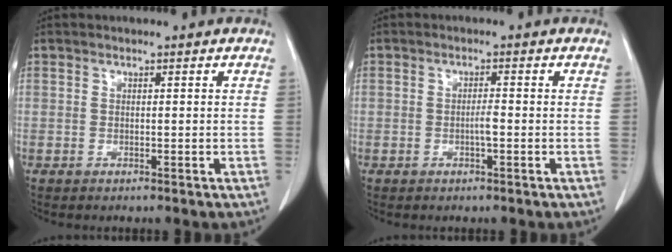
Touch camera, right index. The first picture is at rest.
{"total": 1.6, "force": [-0.5, 0.2, 1.5], "torque": [-0.029, 0.001, -0.009]}